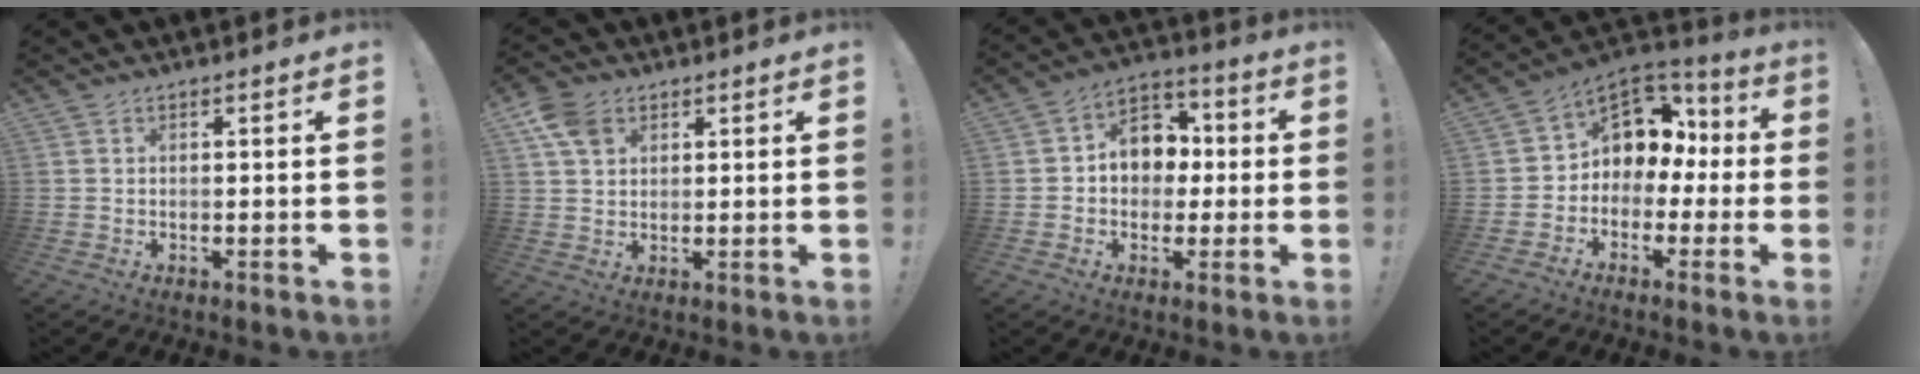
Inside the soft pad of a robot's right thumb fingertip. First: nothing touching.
{"total": 8.5, "force": [4.2, 6.2, 4.0], "torque": [-0.060, -0.010, 0.084]}
{"total": 11.3, "force": [0.9, 9.5, 6.1], "torque": [-0.082, 0.013, 0.026]}
{"total": 8.6, "force": [2.0, 7.6, 3.6], "torque": [-0.044, -0.024, 0.041]}